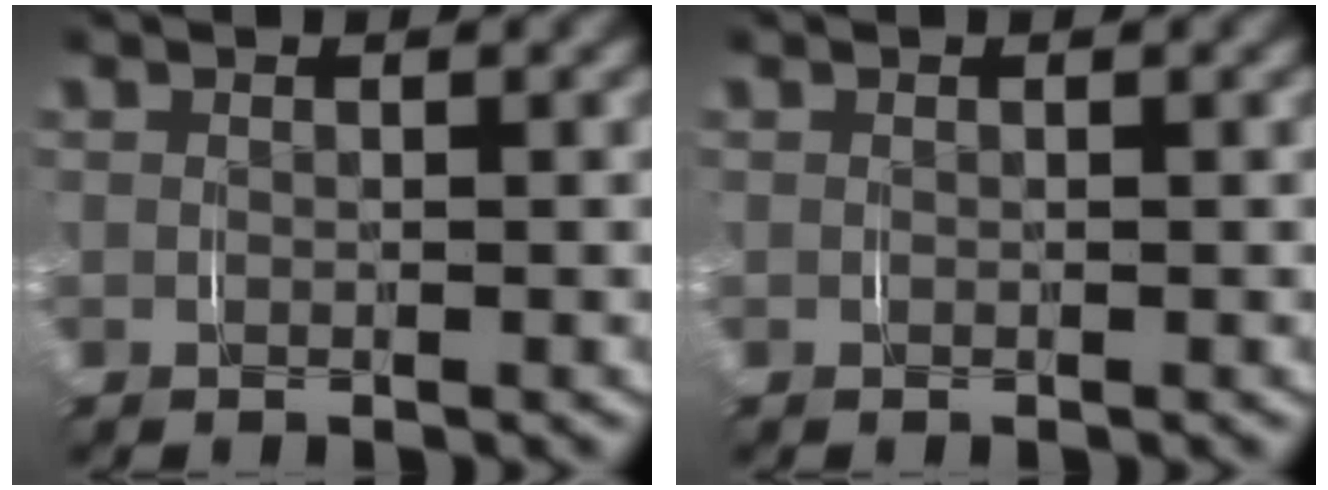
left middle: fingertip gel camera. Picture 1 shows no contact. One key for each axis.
{"total": 0.0}